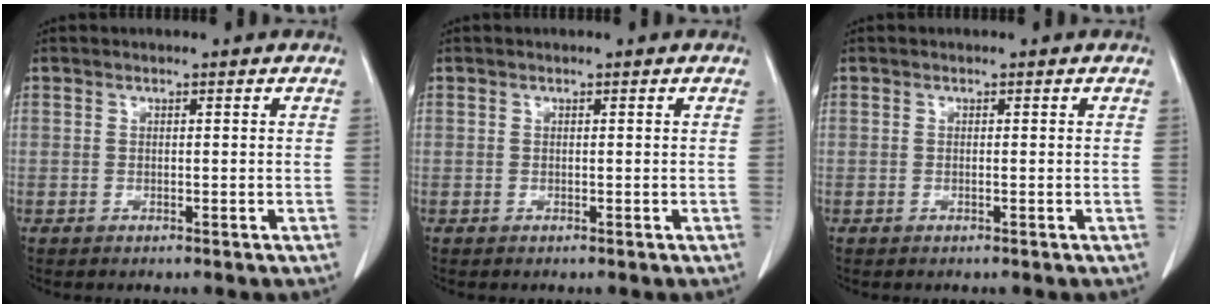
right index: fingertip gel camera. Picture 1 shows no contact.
{"total": 0.0}
{"total": 0.0}